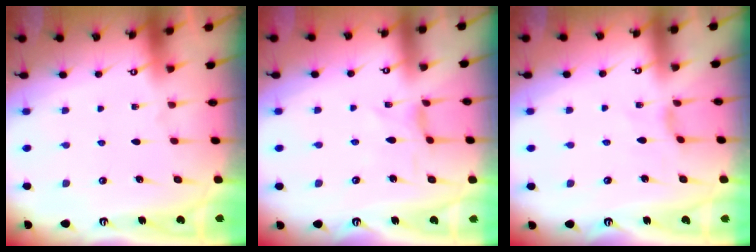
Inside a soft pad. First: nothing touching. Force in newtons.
{"total": 0.7, "press": 0.7, "slide": 0.2}
{"total": 1.5, "press": 1.4, "slide": 0.4}